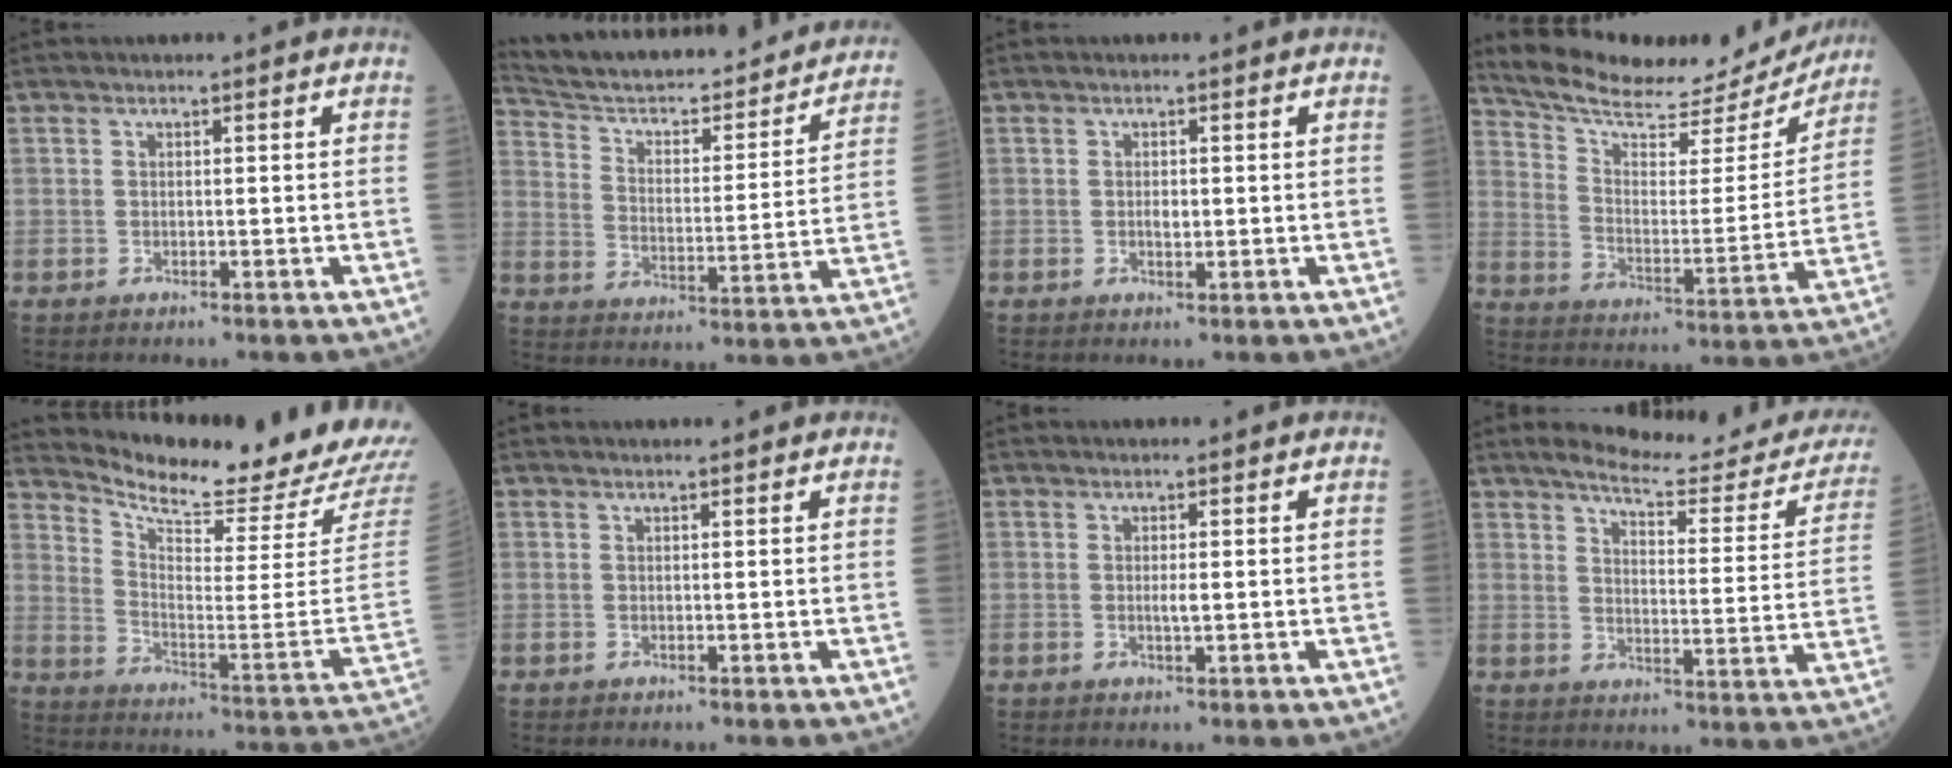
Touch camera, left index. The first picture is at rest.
{"total": 25.8, "force": [23.3, 5.2, 9.9], "torque": [-0.153, -0.025, 0.311]}
{"total": 1.1, "force": [0.0, 0.5, 0.9], "torque": [-0.019, -0.002, 0.002]}
{"total": 22.4, "force": [21.2, 3.6, 6.4], "torque": [-0.103, -0.045, 0.294]}
{"total": 20.4, "force": [19.8, -1.0, 4.8], "torque": [-0.107, -0.130, 0.269]}
{"total": 1.9, "force": [1.8, 0.1, 0.7], "torque": [-0.009, 0.013, 0.024]}
{"total": 1.1, "force": [0.2, 0.1, 1.1], "torque": [-0.027, -0.002, 0.002]}
{"total": 18.7, "force": [17.3, 3.0, 6.4], "torque": [-0.068, -0.065, 0.196]}